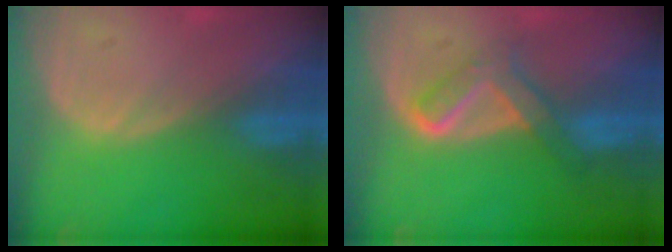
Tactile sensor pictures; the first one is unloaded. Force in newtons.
{"total": 5.2, "press": 5.2, "slide": 0.1}